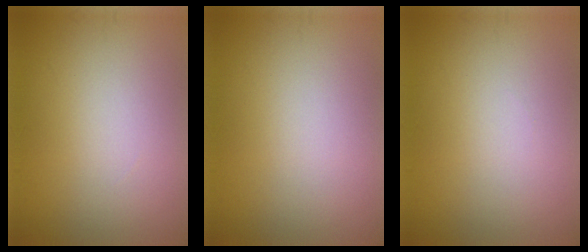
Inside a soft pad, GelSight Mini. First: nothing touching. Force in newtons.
{"total": 0.0}
{"total": 0.0}